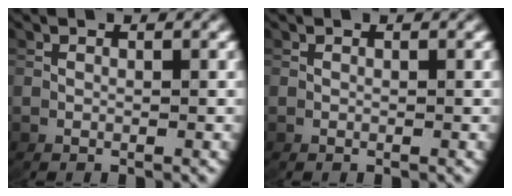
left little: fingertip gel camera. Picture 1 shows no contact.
{"total": 0.0}